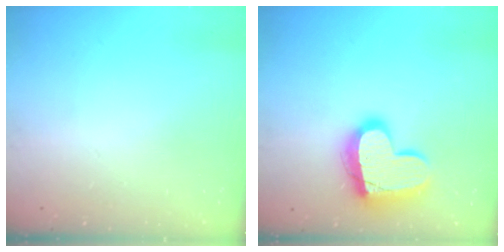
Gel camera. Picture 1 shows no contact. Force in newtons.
{"total": 17.6, "press": 17.6, "slide": 1.2}